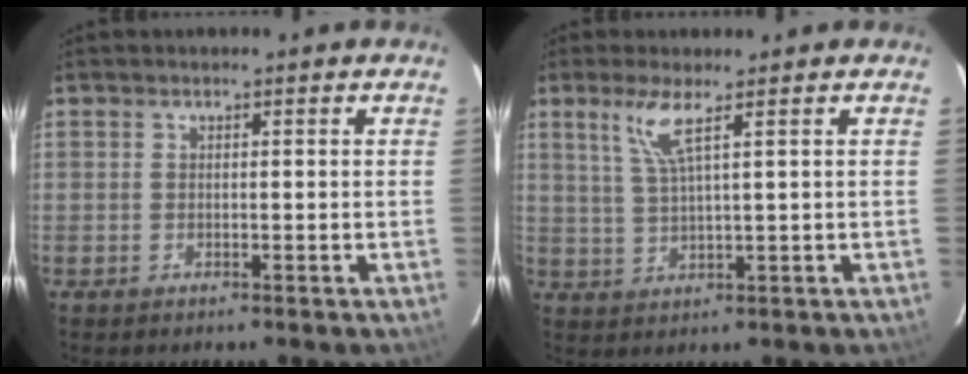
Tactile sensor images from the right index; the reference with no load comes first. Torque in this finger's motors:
{"motor_torque": [0.44, 0.11, 0.21, 0.09]}